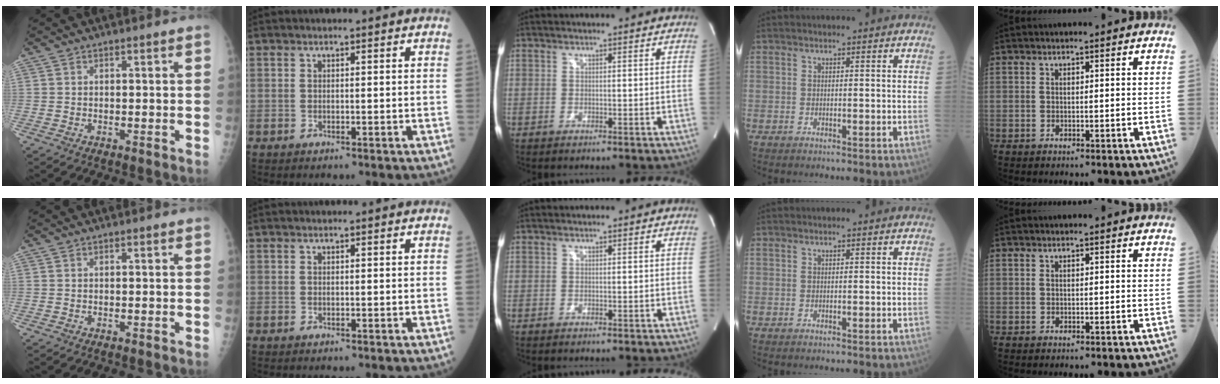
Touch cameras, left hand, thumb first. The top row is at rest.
{}